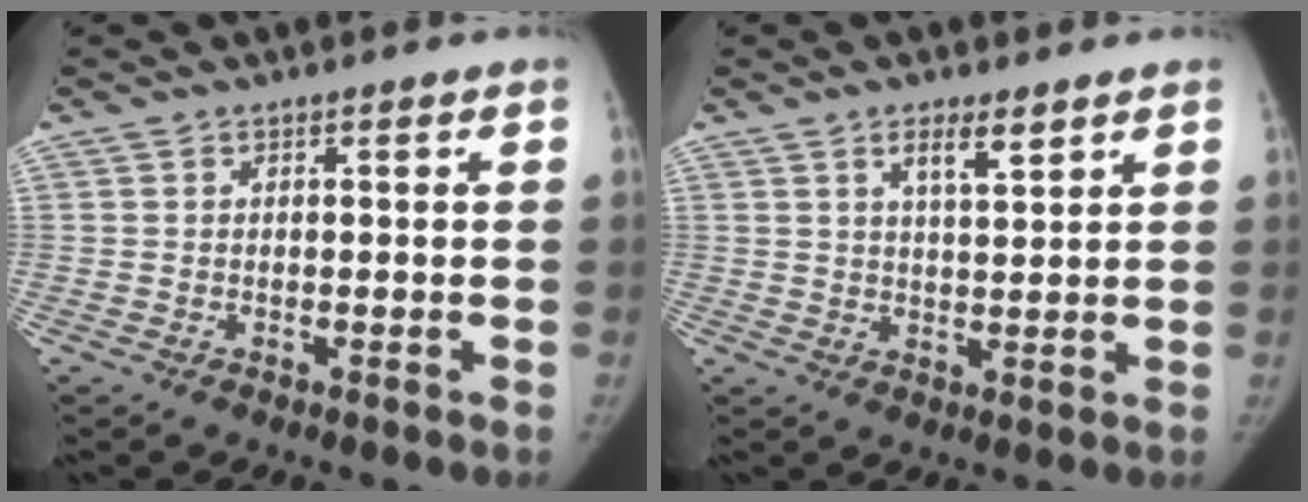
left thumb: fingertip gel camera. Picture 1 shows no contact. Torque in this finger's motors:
{"motor_torque": [-0.02, 0.04, 0.05, 0.23, 0.01]}